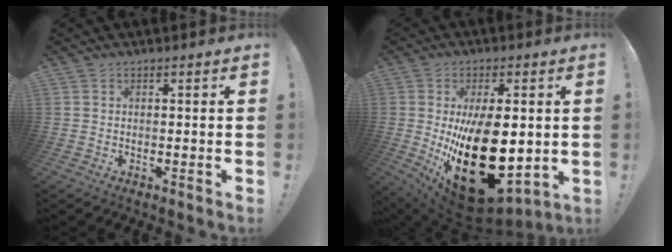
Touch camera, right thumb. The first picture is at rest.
{"total": 27.5, "force": [-1.4, 14.3, 23.4], "torque": [-0.381, -0.027, 0.009]}